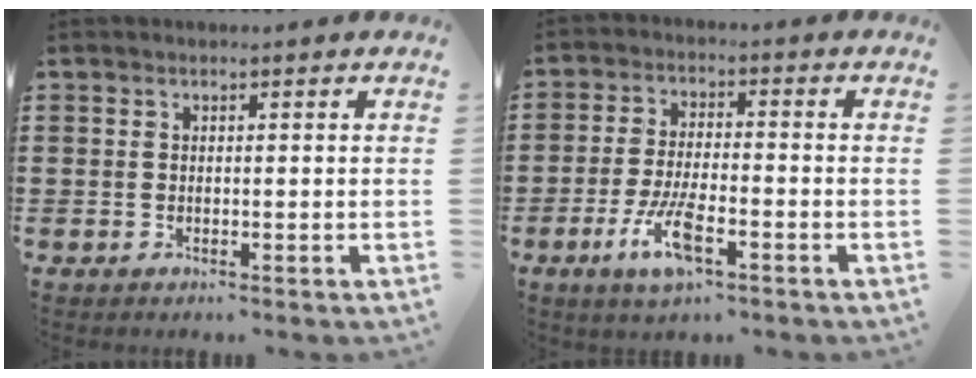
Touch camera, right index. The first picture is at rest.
{"total": 7.5, "force": [-3.4, 2.1, 6.3], "torque": [-0.141, -0.013, -0.065]}